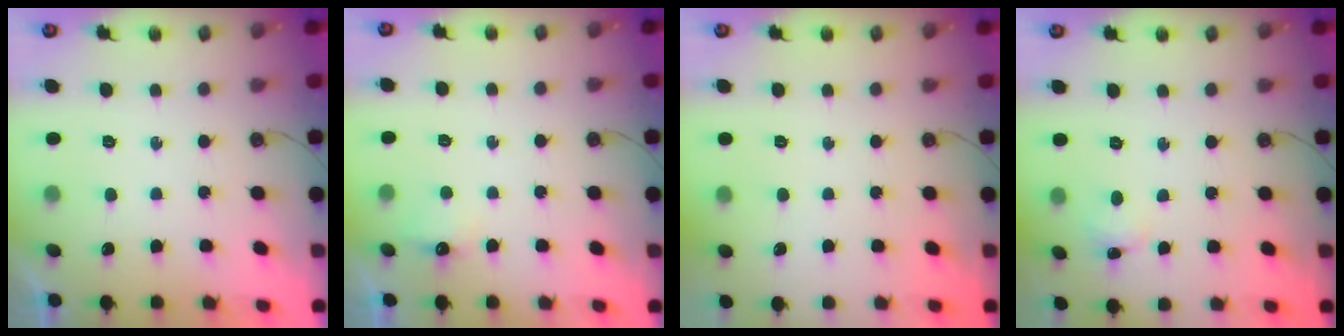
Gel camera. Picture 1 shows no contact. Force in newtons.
{"total": 4.2, "press": 4.1, "slide": 0.5}
{"total": 0.0}
{"total": 2.0, "press": 1.9, "slide": 0.4}